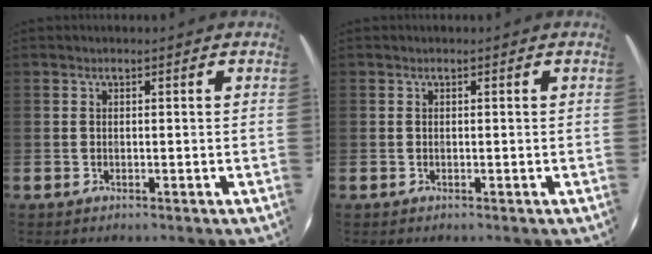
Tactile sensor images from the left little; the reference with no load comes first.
{"total": 0.0}